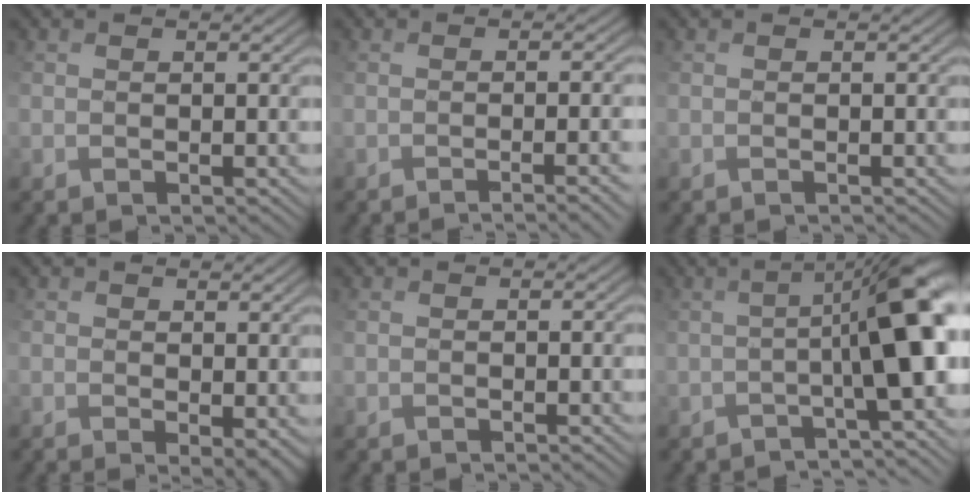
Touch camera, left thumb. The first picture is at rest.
{"total": 6.2, "force": [-2.9, 1.3, 5.3], "torque": [-0.050, 0.006, -0.014]}
{"total": 0.5, "force": [0.0, -0.4, -0.4], "torque": [0.009, 0.000, 0.001]}
{"total": 4.3, "force": [-0.4, 2.2, 3.6], "torque": [-0.087, -0.012, -0.002]}
{"total": 0.0}
{"total": 9.2, "force": [-1.8, 1.6, 8.8], "torque": [-0.093, 0.019, -0.027]}